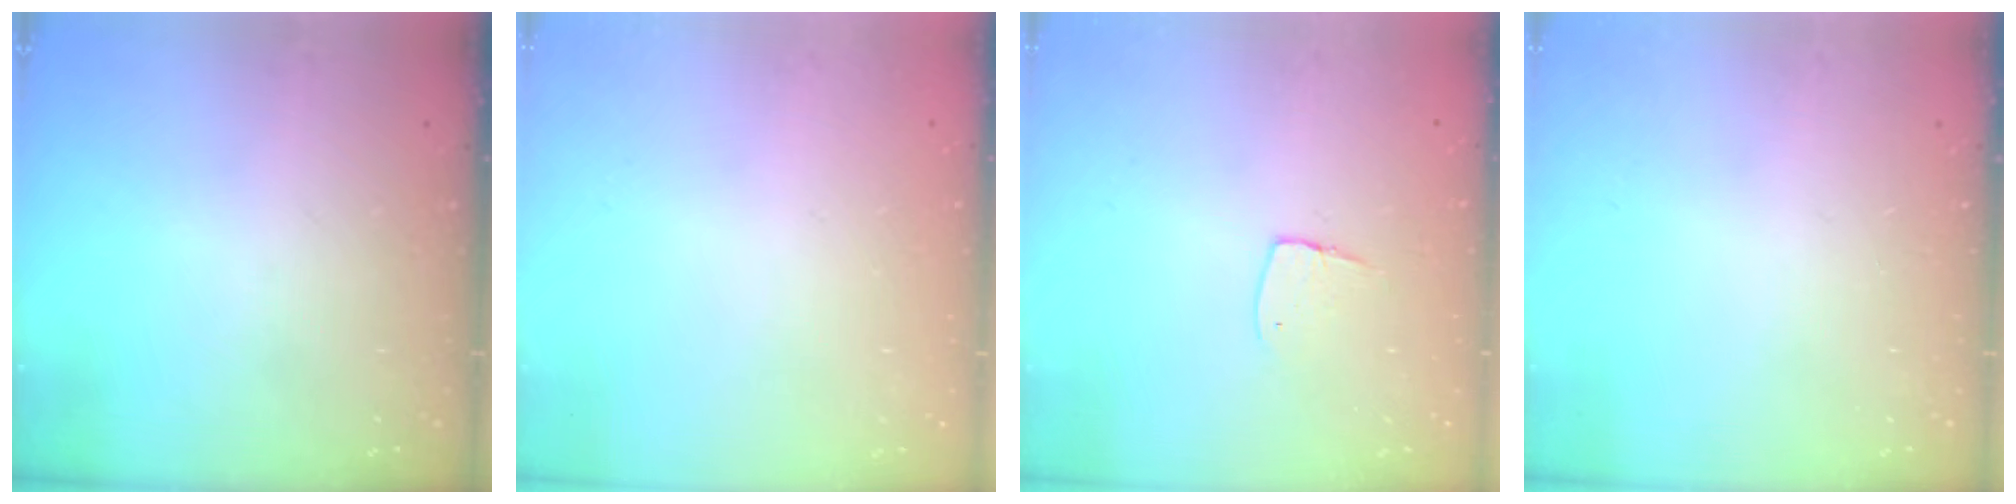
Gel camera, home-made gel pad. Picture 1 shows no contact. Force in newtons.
{"total": 0.0}
{"total": 4.6, "press": 4.6, "slide": 0.4}
{"total": 0.0}